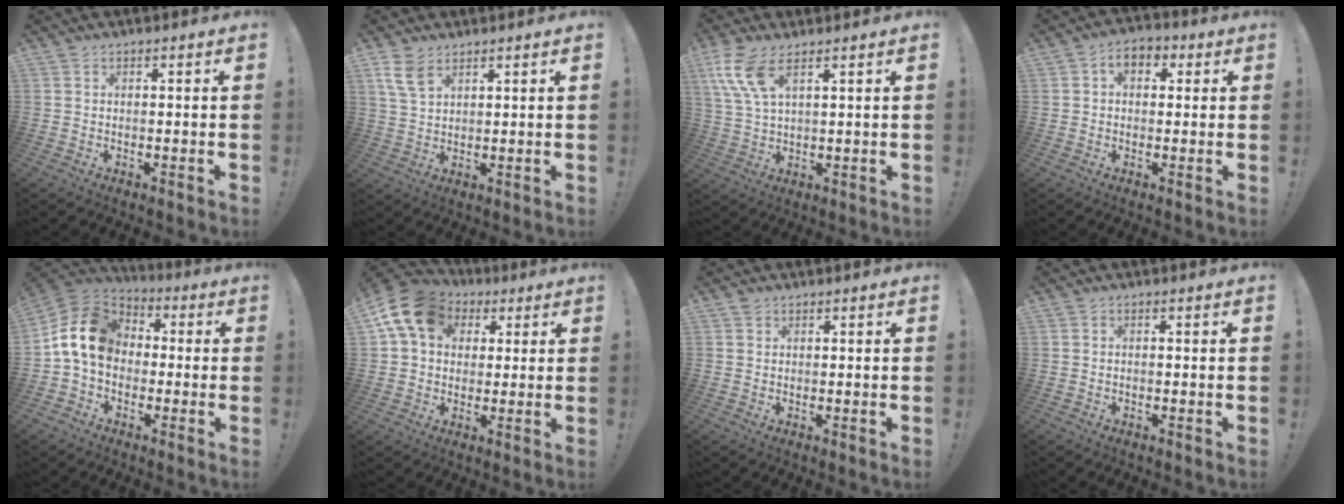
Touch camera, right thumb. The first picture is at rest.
{"total": 6.7, "force": [4.1, 3.5, 4.0], "torque": [-0.070, -0.015, 0.080]}
{"total": 9.5, "force": [5.1, 3.4, 7.2], "torque": [-0.152, -0.014, 0.100]}
{"total": 5.6, "force": [1.4, 3.9, 3.8], "torque": [-0.053, 0.003, 0.024]}
{"total": 15.0, "force": [1.0, 11.1, 10.0], "torque": [-0.177, 0.019, 0.027]}
{"total": 14.2, "force": [4.9, 10.7, 8.0], "torque": [-0.133, -0.010, 0.096]}
{"total": 0.9, "force": [0.7, 0.5, 0.0], "torque": [-0.004, 0.001, 0.015]}
{"total": 0.6, "force": [-0.5, -0.1, 0.4], "torque": [-0.017, 0.003, -0.007]}